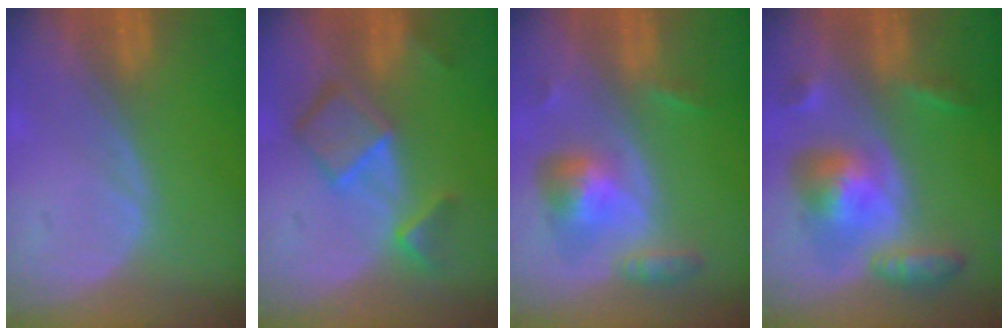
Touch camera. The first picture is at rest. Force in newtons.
{"total": 7.2, "press": 6.2, "slide": 3.7}
{"total": 6.5, "press": 6.0, "slide": 2.5}
{"total": 8.2, "press": 8.2, "slide": 0.7}